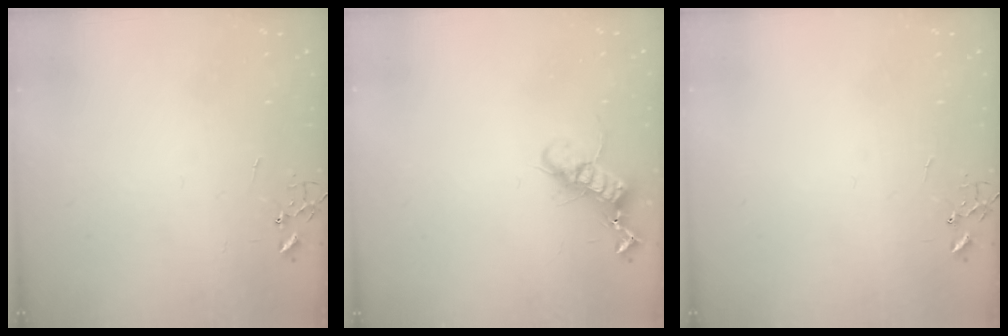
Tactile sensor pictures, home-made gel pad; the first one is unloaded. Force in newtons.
{"total": 12.5, "press": 12.5, "slide": 0.4}
{"total": 0.0}